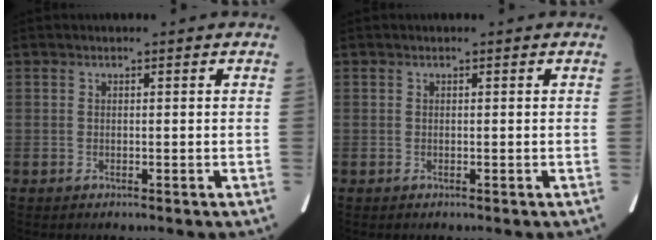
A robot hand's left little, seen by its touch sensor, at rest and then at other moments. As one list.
[{"total": 0.0}]